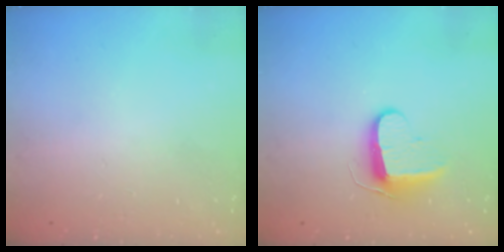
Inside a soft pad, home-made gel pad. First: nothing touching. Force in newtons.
{"total": 9.2, "press": 9.2, "slide": 0.7}